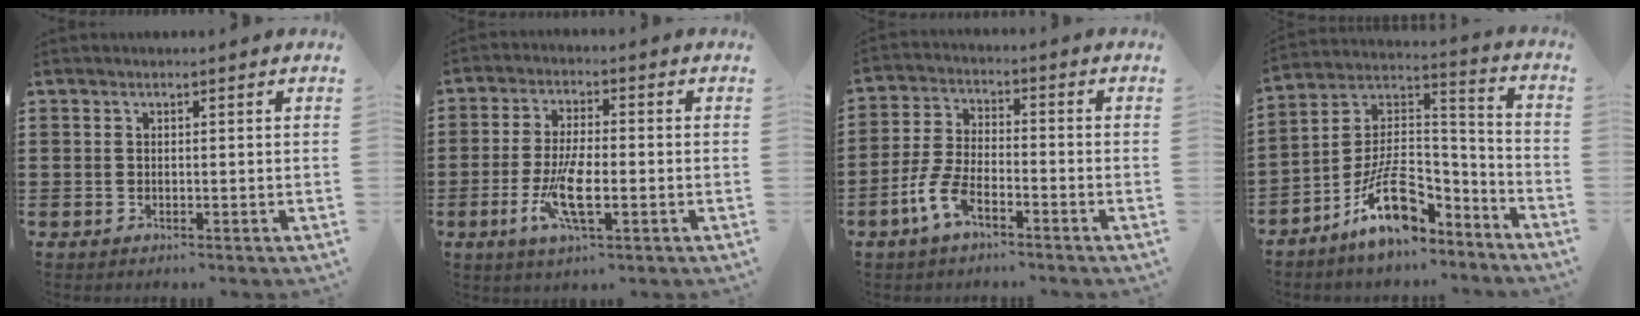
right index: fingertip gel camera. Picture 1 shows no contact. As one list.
[{"total": 8.1, "force": [-2.4, 2.3, 7.4], "torque": [-0.160, -0.017, -0.046]}, {"total": 6.2, "force": [-3.9, 2.3, 4.2], "torque": [-0.112, -0.003, -0.080]}, {"total": 12.3, "force": [-7.5, 5.8, 7.8], "torque": [-0.150, 0.027, -0.138]}]